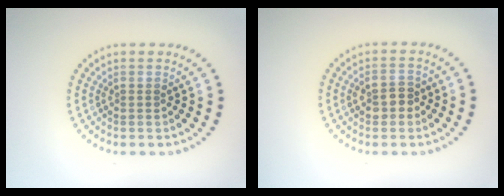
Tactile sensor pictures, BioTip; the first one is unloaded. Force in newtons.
{"total": 2.3, "press": 2.3, "slide": 0.4}